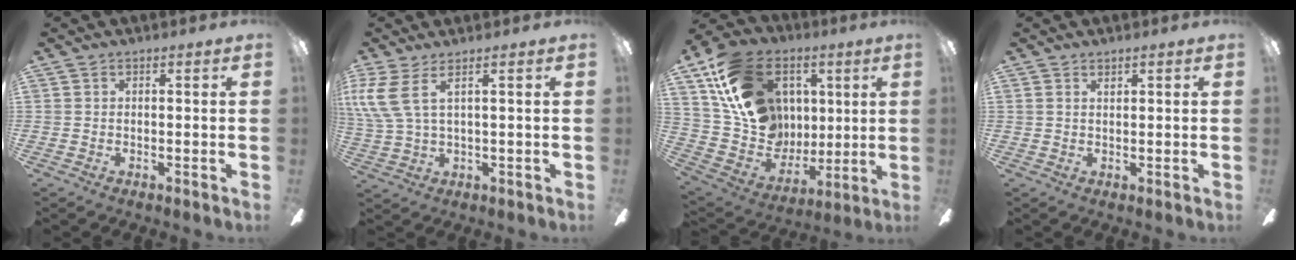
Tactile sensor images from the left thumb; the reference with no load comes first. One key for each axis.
{"total": 7.1, "fx": 3.3, "fy": 2.4, "fz": 5.9, "tx": -0.140, "ty": -0.012, "tz": 0.061}
{"total": 23.4, "fx": 8.3, "fy": 17.7, "fz": 12.9, "tx": -0.242, "ty": -0.015, "tz": 0.169}
{"total": 1.1, "fx": 1.0, "fy": 0.4, "fz": 0.3, "tx": -0.007, "ty": -0.001, "tz": 0.020}